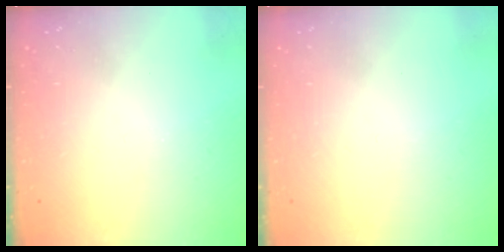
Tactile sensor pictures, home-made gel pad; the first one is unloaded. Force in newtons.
{"total": 1.6, "press": 1.5, "slide": 0.1}